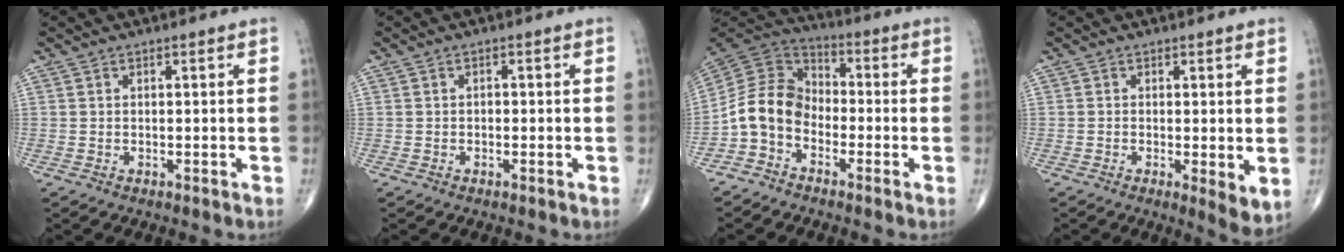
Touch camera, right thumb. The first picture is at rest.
{"total": 0.8, "force": [-0.3, 0.6, 0.5], "torque": [-0.001, 0.003, -0.008]}
{"total": 10.1, "force": [-3.7, 7.6, 5.5], "torque": [-0.093, 0.056, -0.091]}
{"total": 4.5, "force": [-0.3, 1.3, 4.3], "torque": [-0.066, -0.016, -0.009]}